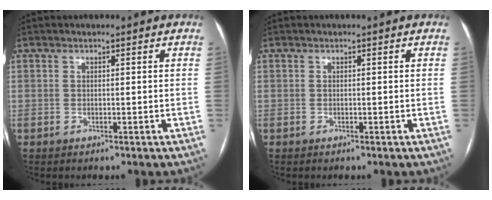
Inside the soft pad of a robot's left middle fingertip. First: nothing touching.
{"total": 0.0}